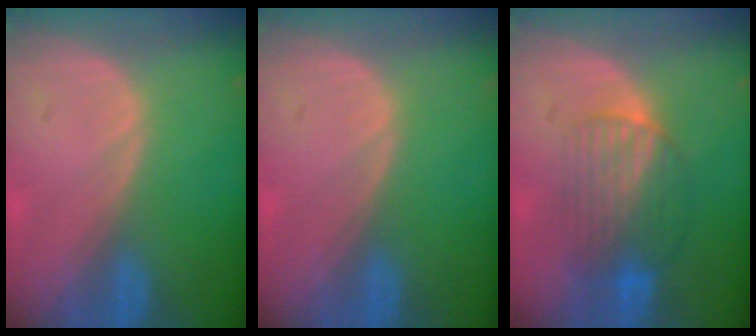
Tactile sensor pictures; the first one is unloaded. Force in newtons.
{"total": 0.0}
{"total": 6.7, "press": 6.6, "slide": 1.2}